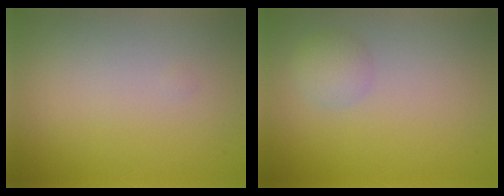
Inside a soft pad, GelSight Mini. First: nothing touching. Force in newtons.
{"total": 1.9, "press": 1.8, "slide": 0.1}